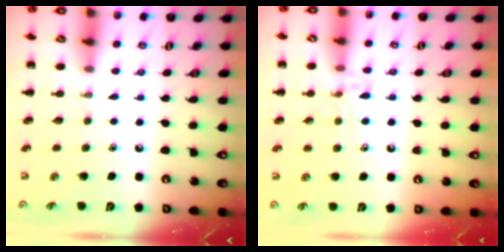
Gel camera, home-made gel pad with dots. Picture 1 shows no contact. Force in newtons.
{"total": 7.4, "press": 7.2, "slide": 1.7}